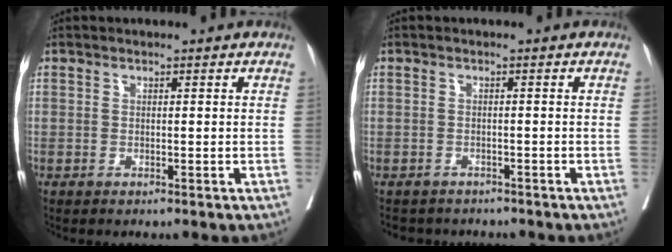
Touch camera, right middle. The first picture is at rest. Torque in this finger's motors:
{"motor_torque": [0.00, -0.11, 0.00, 0.00]}